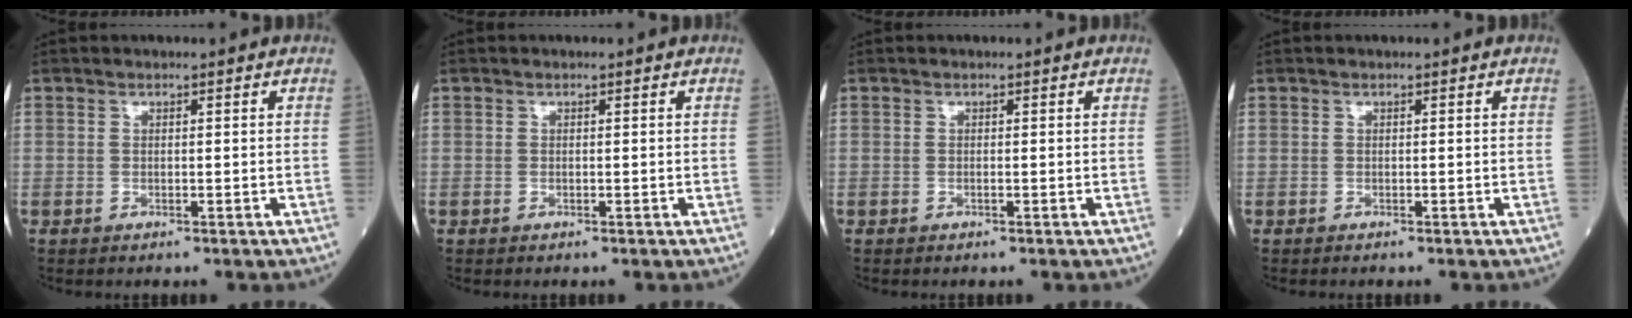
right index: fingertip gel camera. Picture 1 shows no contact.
{"total": 0.0}
{"total": 0.0}
{"total": 0.0}